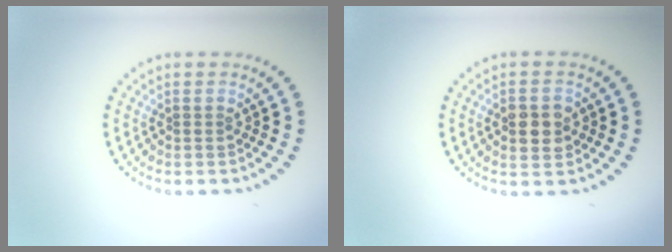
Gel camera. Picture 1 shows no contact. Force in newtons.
{"total": 2.9, "press": 2.9, "slide": 0.2}